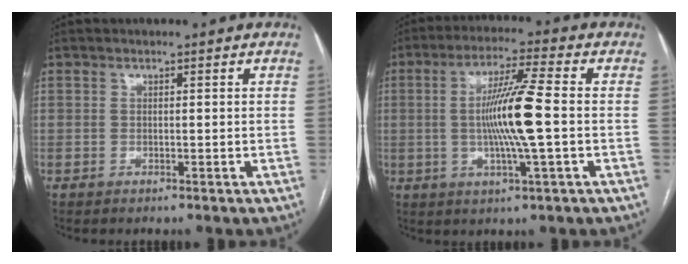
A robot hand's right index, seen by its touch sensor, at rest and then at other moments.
{"total": 10.7, "force": [-0.5, -0.3, 10.7], "torque": [-0.202, -0.001, -0.014]}